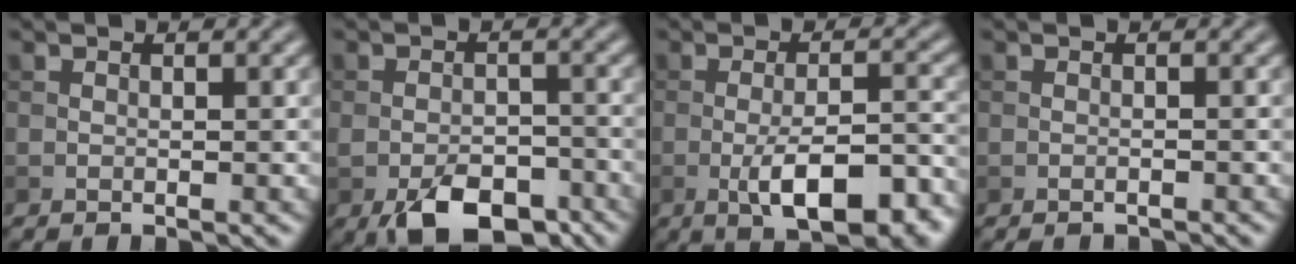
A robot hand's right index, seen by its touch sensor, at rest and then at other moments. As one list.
[{"total": 7.1, "force": [-4.0, 3.5, 4.7], "torque": [-0.079, -0.012, -0.063]}, {"total": 8.6, "force": [-3.5, 2.9, 7.3], "torque": [-0.118, -0.001, -0.052]}, {"total": 1.0, "force": [-0.9, 0.2, 0.4], "torque": [-0.004, -0.002, -0.013]}]